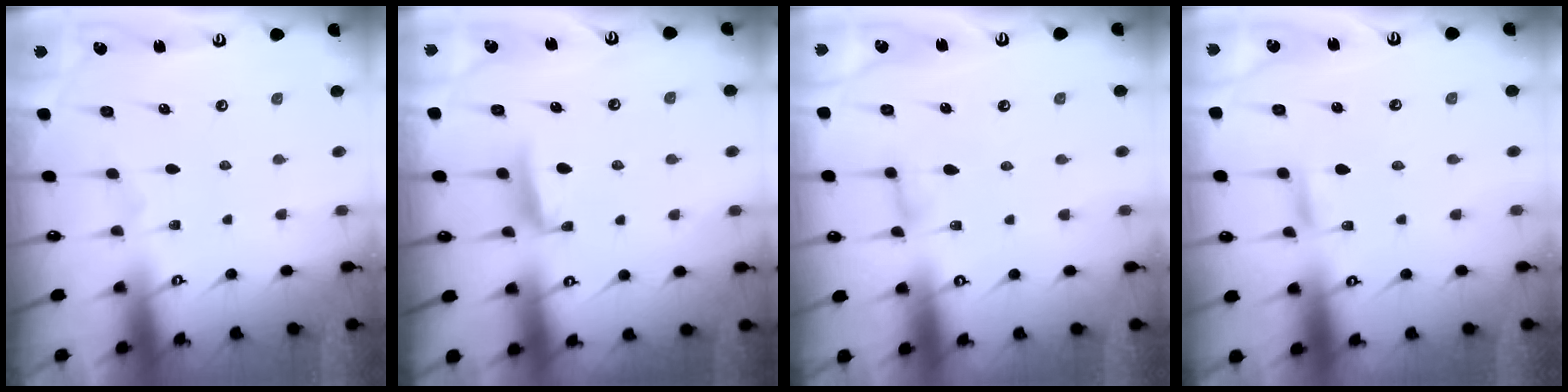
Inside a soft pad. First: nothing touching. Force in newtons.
{"total": 5.7, "press": 5.6, "slide": 0.6}
{"total": 3.0, "press": 3.0, "slide": 0.3}
{"total": 1.9, "press": 1.9, "slide": 0.1}